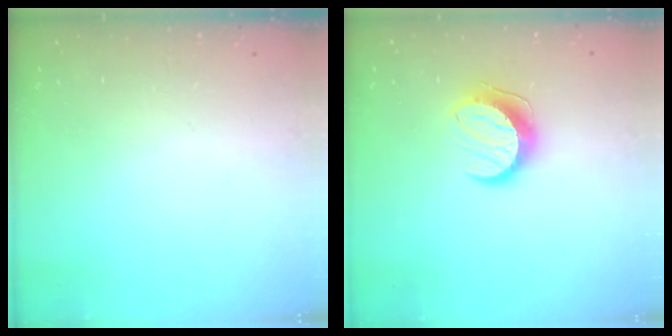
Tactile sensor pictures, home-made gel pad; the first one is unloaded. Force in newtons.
{"total": 10.1, "press": 10.1, "slide": 0.4}